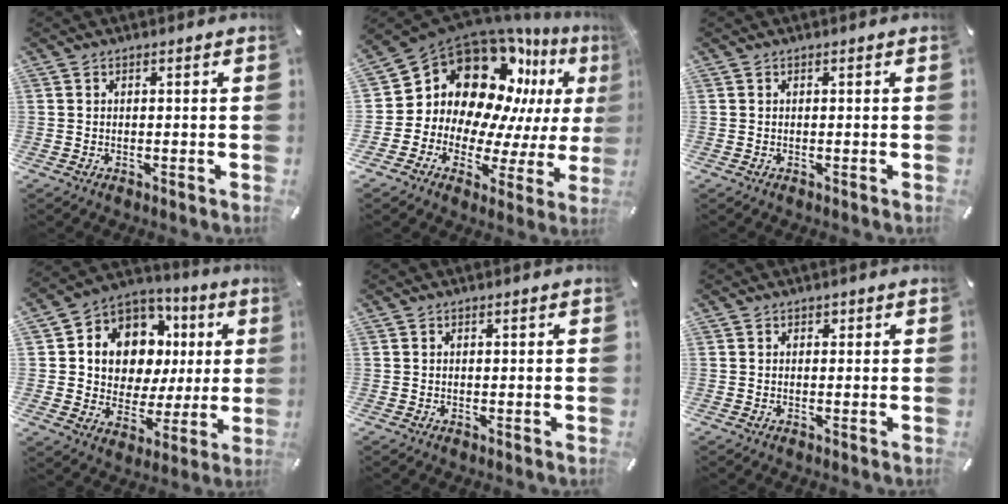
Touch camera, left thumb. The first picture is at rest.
{"total": 17.4, "force": [9.0, 12.6, 8.0], "torque": [-0.144, -0.105, 0.172]}
{"total": 0.0}
{"total": 10.9, "force": [3.6, 9.7, 3.5], "torque": [-0.070, -0.040, 0.078]}
{"total": 0.0}
{"total": 0.6, "force": [0.2, 0.6, 0.1], "torque": [0.000, 0.004, 0.004]}